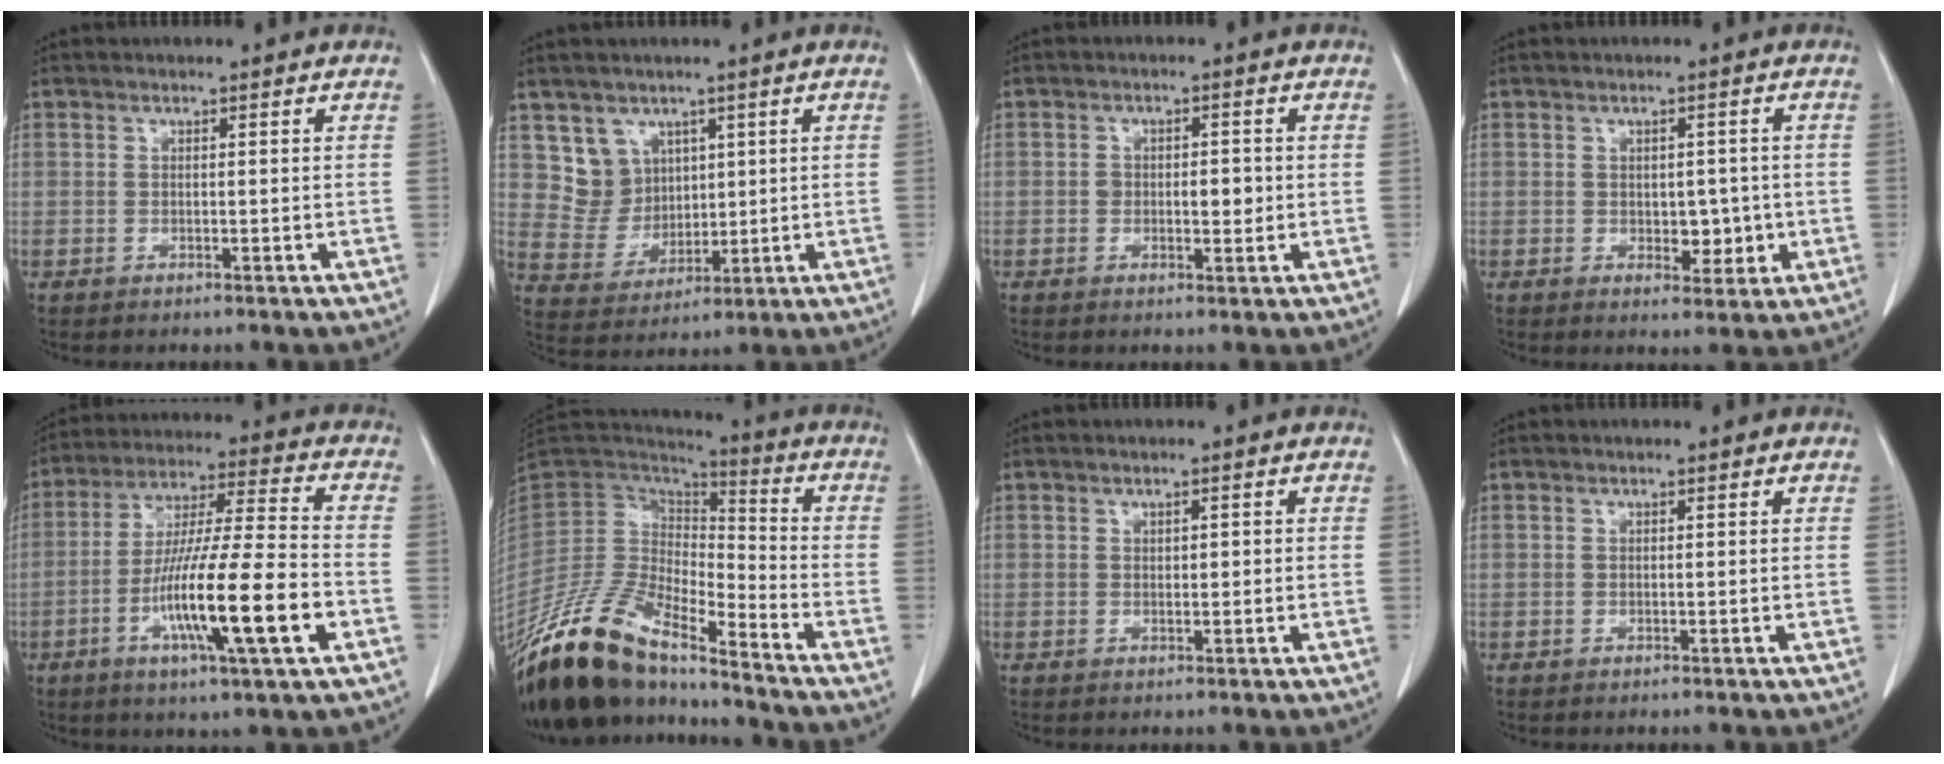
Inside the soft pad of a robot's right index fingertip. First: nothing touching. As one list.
[{"total": 6.6, "force": [3.5, 5.5, 0.7], "torque": [-0.020, 0.013, 0.081]}, {"total": 3.5, "force": [-0.2, 2.0, 2.9], "torque": [-0.042, 0.005, 0.001]}, {"total": 4.3, "force": [-0.4, 2.7, 3.3], "torque": [-0.034, 0.002, 0.003]}, {"total": 17.2, "force": [-5.7, 0.8, 16.2], "torque": [-0.292, -0.014, -0.098]}, {"total": 18.5, "force": [-15.4, 4.7, 9.1], "torque": [-0.180, 0.007, -0.292]}, {"total": 1.2, "force": [0.2, 0.6, 1.1], "torque": [-0.018, 0.000, 0.006]}, {"total": 0.0}]